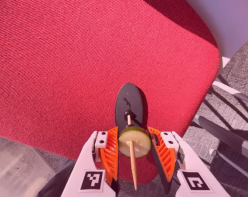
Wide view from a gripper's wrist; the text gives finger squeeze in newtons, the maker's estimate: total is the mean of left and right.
{"total": 8.4, "left": 8.9, "right": 8.0}